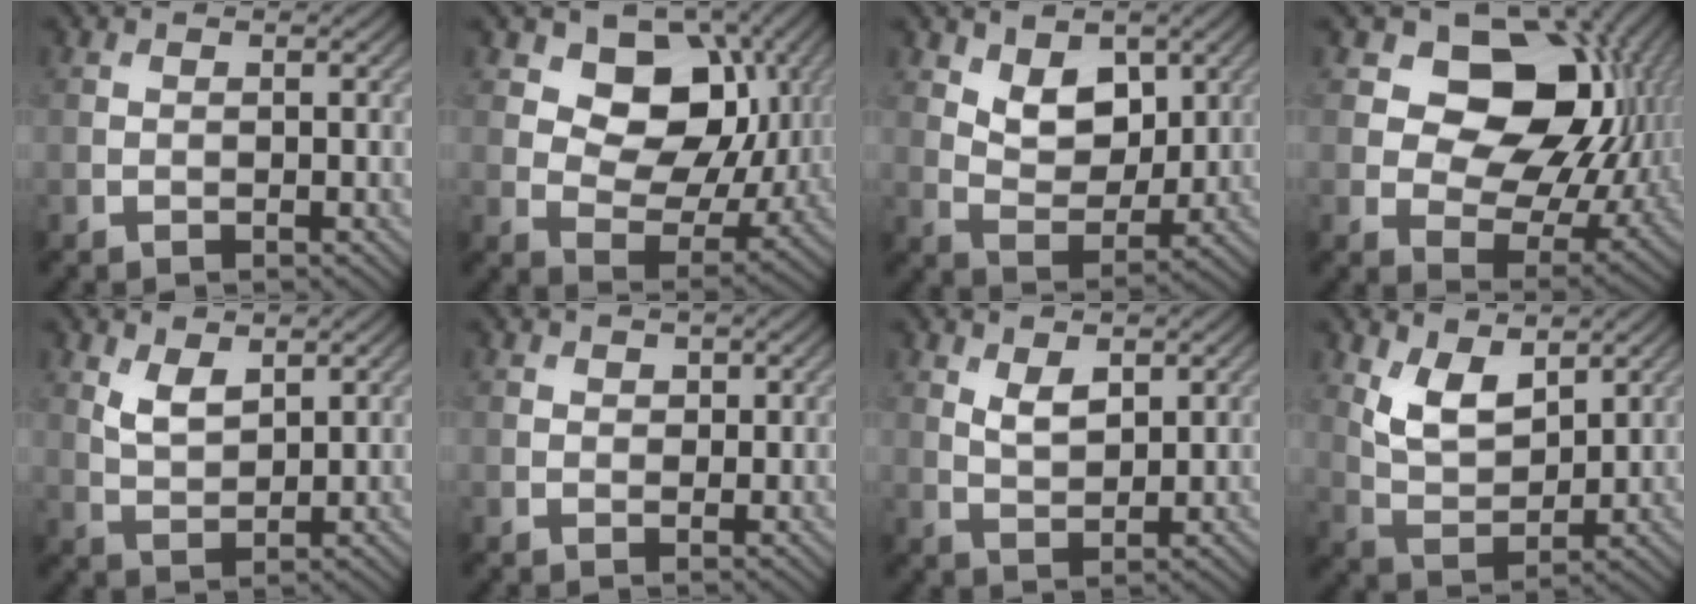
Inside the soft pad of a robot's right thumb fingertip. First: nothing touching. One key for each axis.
{"total": 10.9, "fx": 3.7, "fy": 7.8, "fz": 6.6, "tx": -0.109, "ty": -0.009, "tz": 0.053}
{"total": 6.1, "fx": 3.1, "fy": 3.7, "fz": 3.8, "tx": -0.076, "ty": -0.018, "tz": 0.049}
{"total": 15.8, "fx": 4.3, "fy": 11.2, "fz": 10.3, "tx": -0.159, "ty": 0.004, "tz": 0.076}
{"total": 3.5, "fx": 1.9, "fy": 1.7, "fz": 2.3, "tx": -0.055, "ty": -0.007, "tz": 0.044}
{"total": 1.0, "fx": 0.6, "fy": 0.8, "fz": 0.3, "tx": -0.003, "ty": -0.004, "tz": 0.010}
{"total": 3.1, "fx": 1.6, "fy": 1.5, "fz": 2.1, "tx": -0.047, "ty": -0.006, "tz": 0.037}
{"total": 6.5, "fx": 3.5, "fy": 3.3, "fz": 4.4, "tx": -0.097, "ty": -0.014, "tz": 0.068}